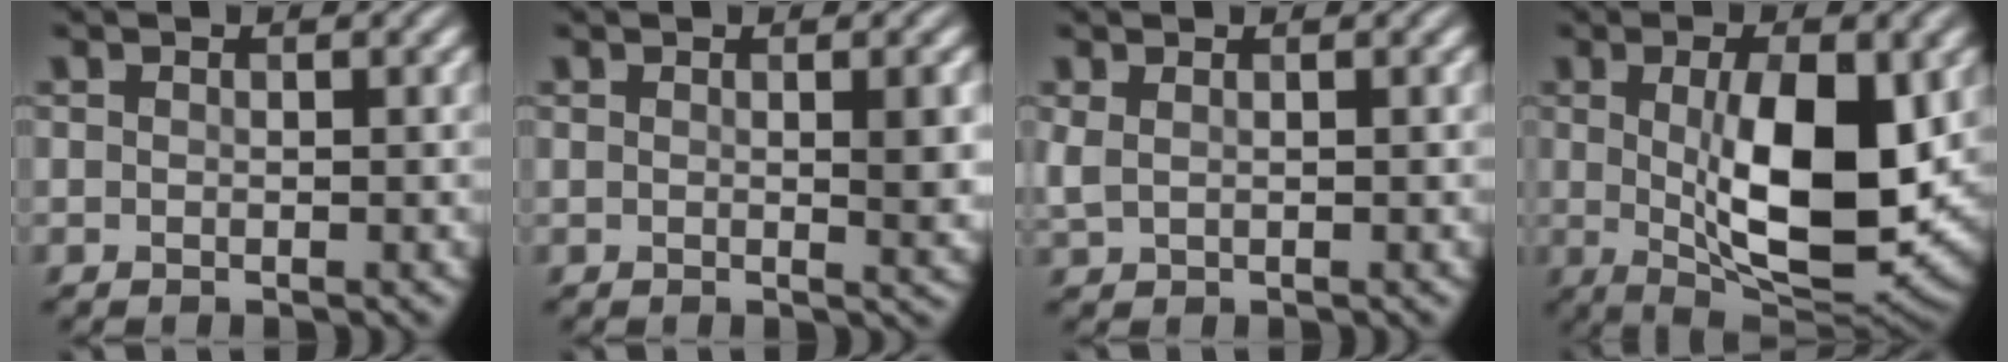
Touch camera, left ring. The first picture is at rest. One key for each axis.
{"total": 2.3, "fx": 0.4, "fy": 0.5, "fz": 2.3, "tx": -0.030, "ty": -0.002, "tz": 0.006}
{"total": 1.2, "fx": 0.6, "fy": 0.5, "fz": 0.9, "tx": -0.026, "ty": 0.002, "tz": 0.013}
{"total": 10.8, "fx": 0.7, "fy": 3.7, "fz": 10.1, "tx": -0.157, "ty": -0.011, "tz": 0.021}